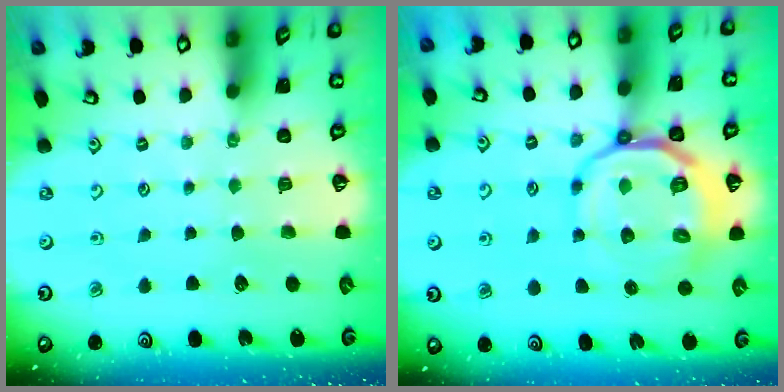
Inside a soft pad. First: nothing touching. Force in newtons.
{"total": 13.9, "press": 13.7, "slide": 2.6}